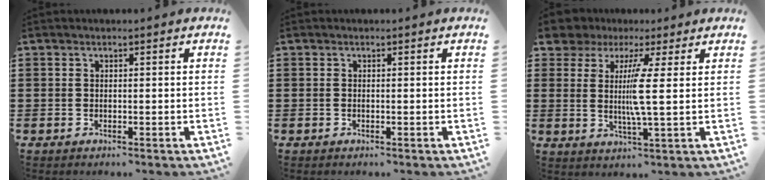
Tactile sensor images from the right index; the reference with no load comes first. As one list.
[{"total": 0.0}, {"total": 6.7, "force": [2.9, 1.5, 5.9], "torque": [-0.107, -0.012, 0.049]}]